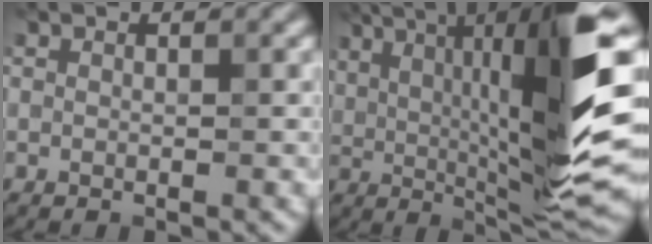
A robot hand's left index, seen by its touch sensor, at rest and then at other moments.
{"total": 14.7, "force": [3.6, 2.5, 14.1], "torque": [-0.223, 0.008, 0.070]}